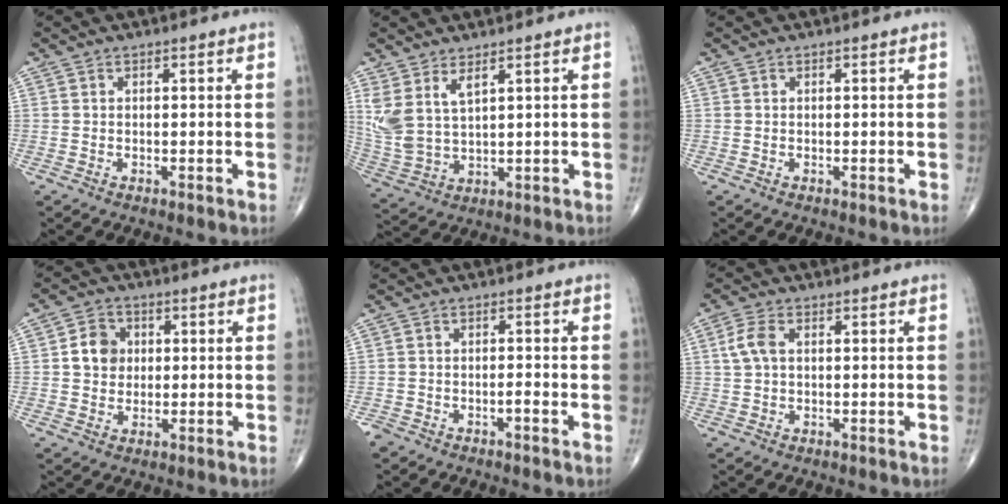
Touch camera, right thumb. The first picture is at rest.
{"total": 7.9, "force": [4.1, 3.3, 5.8], "torque": [-0.127, -0.018, 0.095]}
{"total": 0.0}
{"total": 6.0, "force": [0.8, 5.2, 3.0], "torque": [-0.029, 0.005, 0.008]}
{"total": 2.1, "force": [-1.7, 0.8, 0.8], "torque": [-0.014, 0.015, -0.028]}
{"total": 4.2, "force": [0.7, 2.5, 3.3], "torque": [-0.079, 0.010, 0.013]}